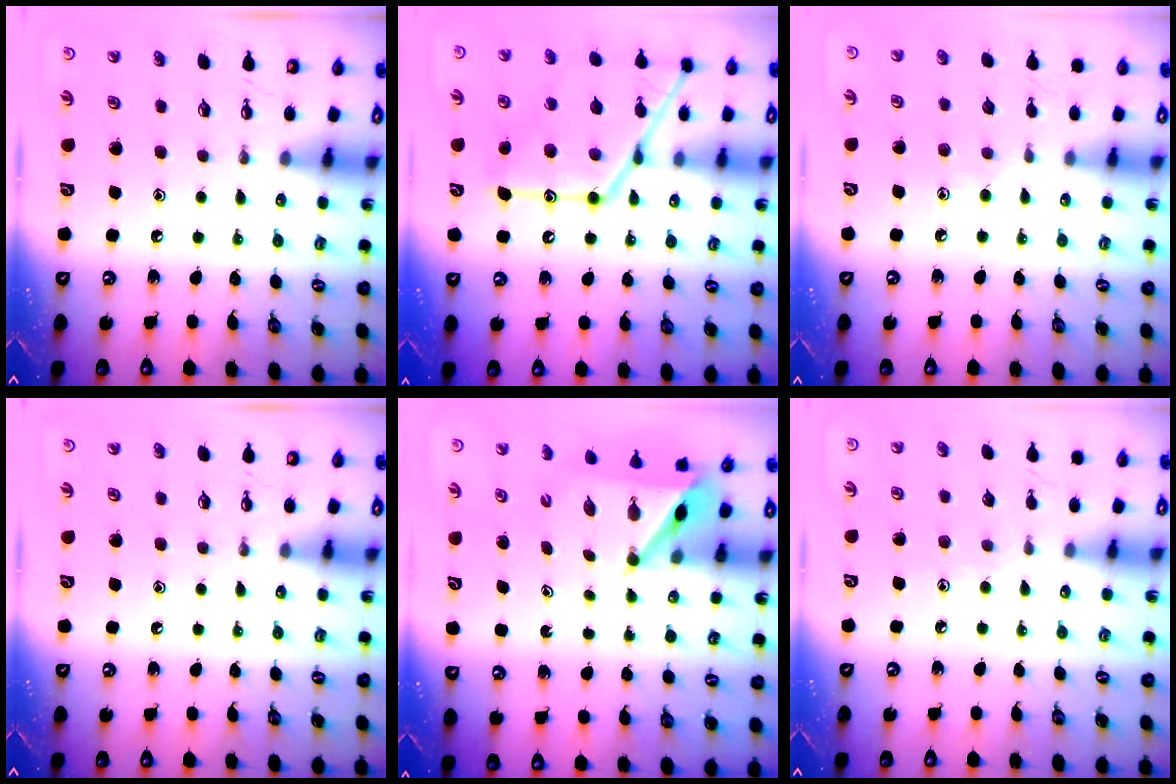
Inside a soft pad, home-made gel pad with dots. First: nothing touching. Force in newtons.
{"total": 18.8, "press": 18.7, "slide": 1.5}
{"total": 7.3, "press": 7.2, "slide": 0.7}
{"total": 0.0}
{"total": 4.9, "press": 4.9, "slide": 0.4}
{"total": 2.9, "press": 2.8, "slide": 0.2}